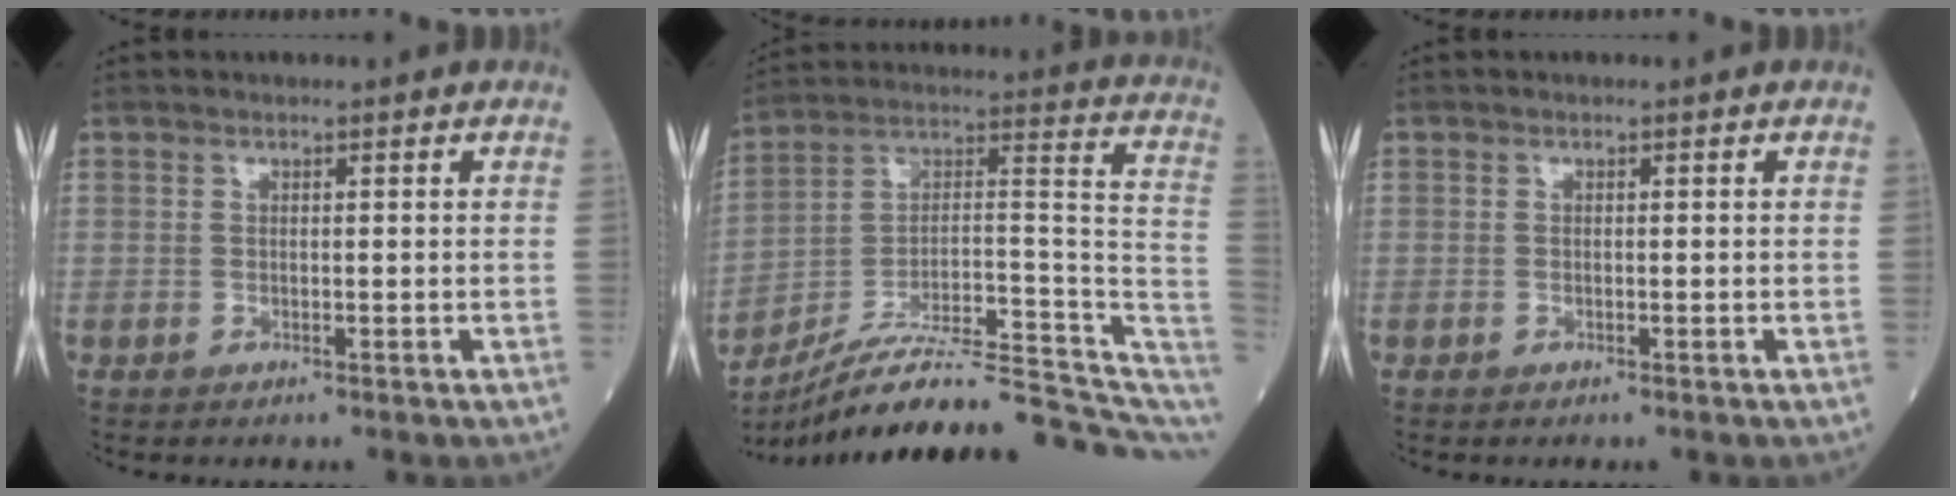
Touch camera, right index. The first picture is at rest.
{"total": 23.3, "force": [-19.4, 3.1, 12.6], "torque": [-0.142, 0.040, -0.297]}
{"total": 0.0}